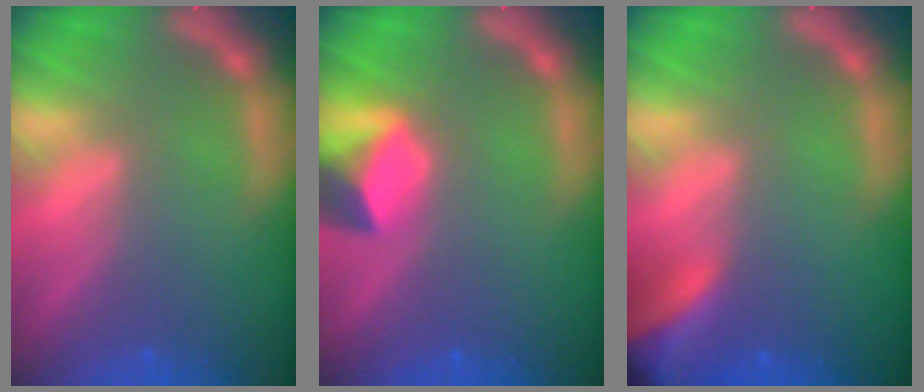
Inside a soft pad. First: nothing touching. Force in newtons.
{"total": 4.0}
{"total": 8.4}